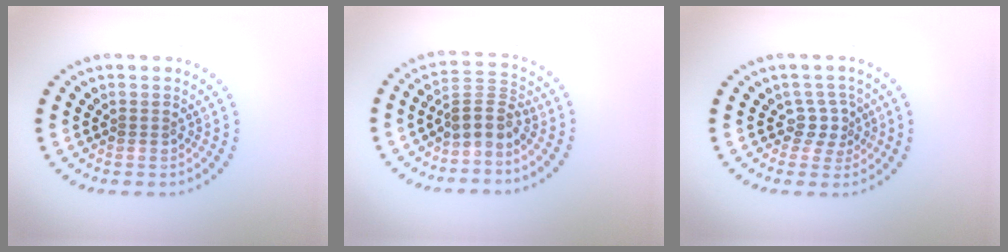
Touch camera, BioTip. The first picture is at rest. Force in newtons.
{"total": 2.8, "press": 2.0, "slide": 1.9}
{"total": 2.1, "press": 1.5, "slide": 1.5}